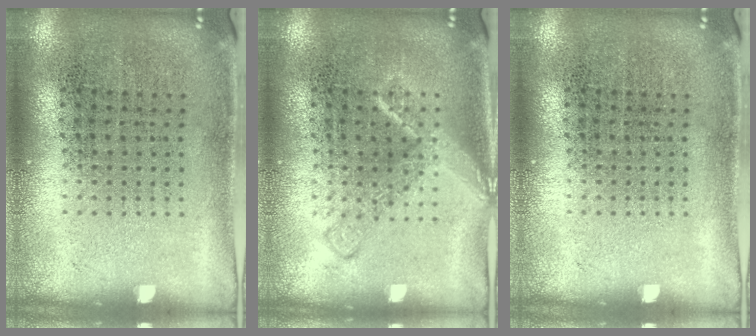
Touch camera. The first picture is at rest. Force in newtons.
{"total": 2.2, "press": 2.2, "slide": 0.3}
{"total": 0.0}